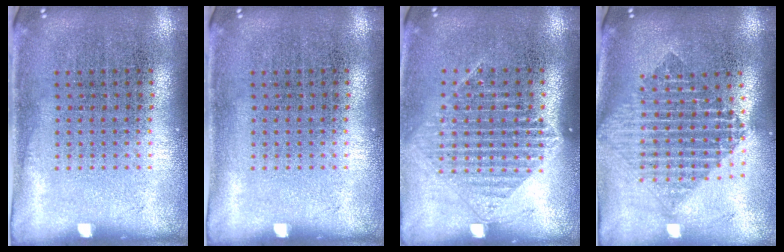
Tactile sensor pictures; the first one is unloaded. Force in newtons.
{"total": 0.0}
{"total": 1.4, "press": 1.3, "slide": 0.7}
{"total": 2.0, "press": 1.7, "slide": 1.2}